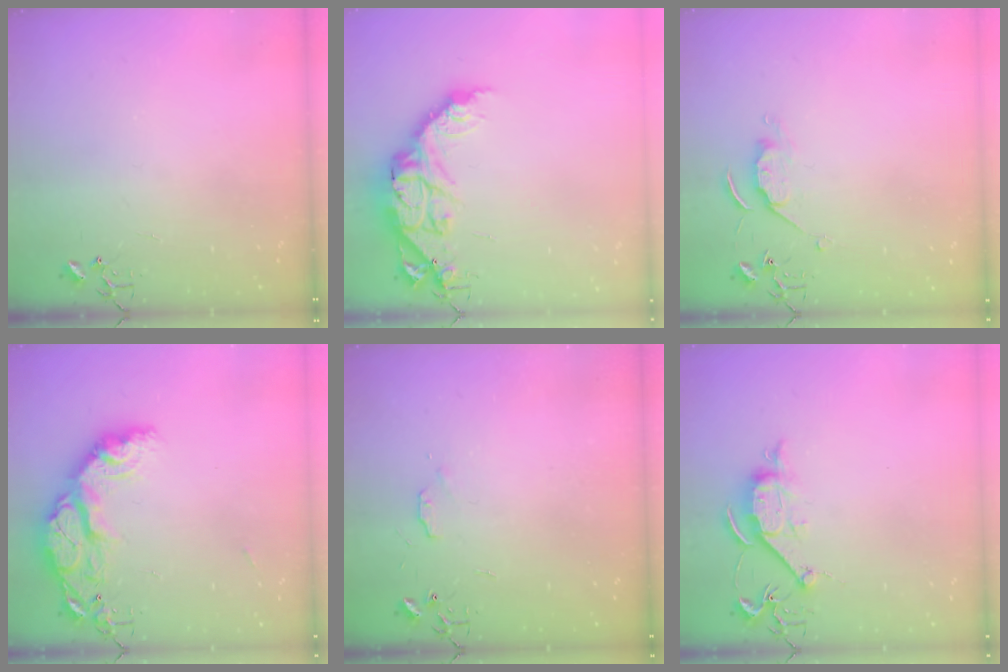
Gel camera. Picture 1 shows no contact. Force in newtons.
{"total": 15.3, "press": 15.2, "slide": 1.2}
{"total": 6.0, "press": 6.0, "slide": 0.6}
{"total": 18.7, "press": 18.6, "slide": 1.8}
{"total": 4.7, "press": 4.6, "slide": 0.7}
{"total": 8.5, "press": 8.5, "slide": 0.8}